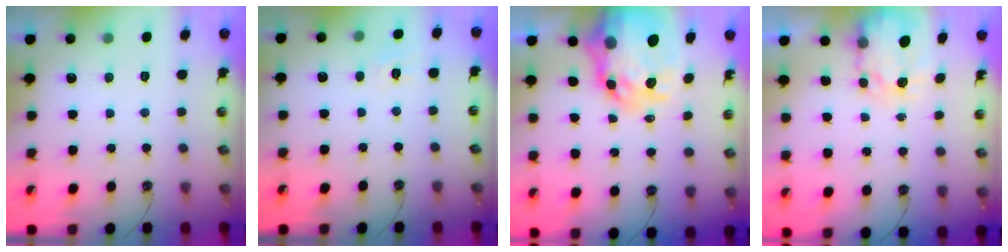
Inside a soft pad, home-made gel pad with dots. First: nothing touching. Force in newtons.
{"total": 3.7, "press": 3.7, "slide": 0.4}
{"total": 14.4, "press": 14.3, "slide": 1.2}
{"total": 3.9, "press": 3.9, "slide": 0.1}